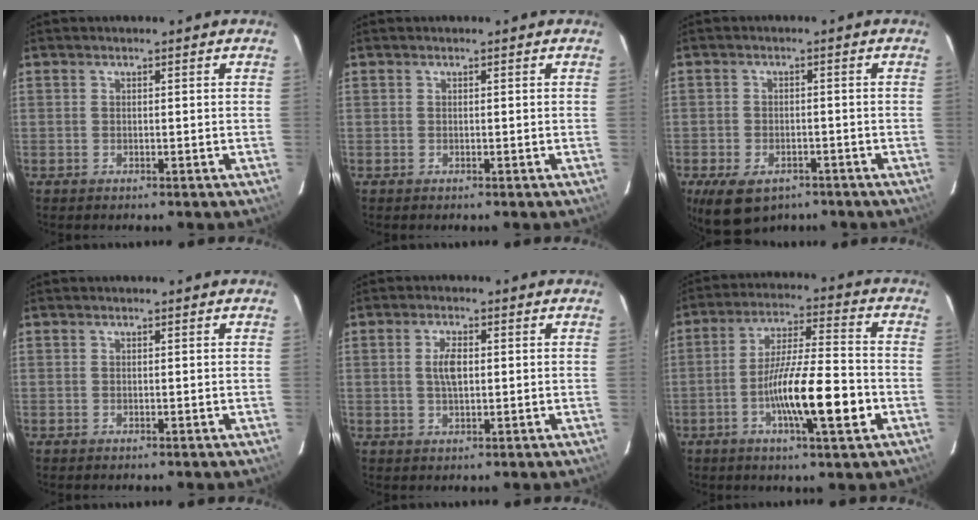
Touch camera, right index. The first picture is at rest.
{"total": 0.0}
{"total": 8.8, "force": [-5.6, 5.0, 4.6], "torque": [-0.104, -0.020, -0.085]}
{"total": 0.0}
{"total": 3.7, "force": [0.4, 1.7, 3.3], "torque": [-0.062, 0.003, 0.009]}
{"total": 13.7, "force": [-4.7, 1.7, 12.7], "torque": [-0.226, -0.007, -0.083]}